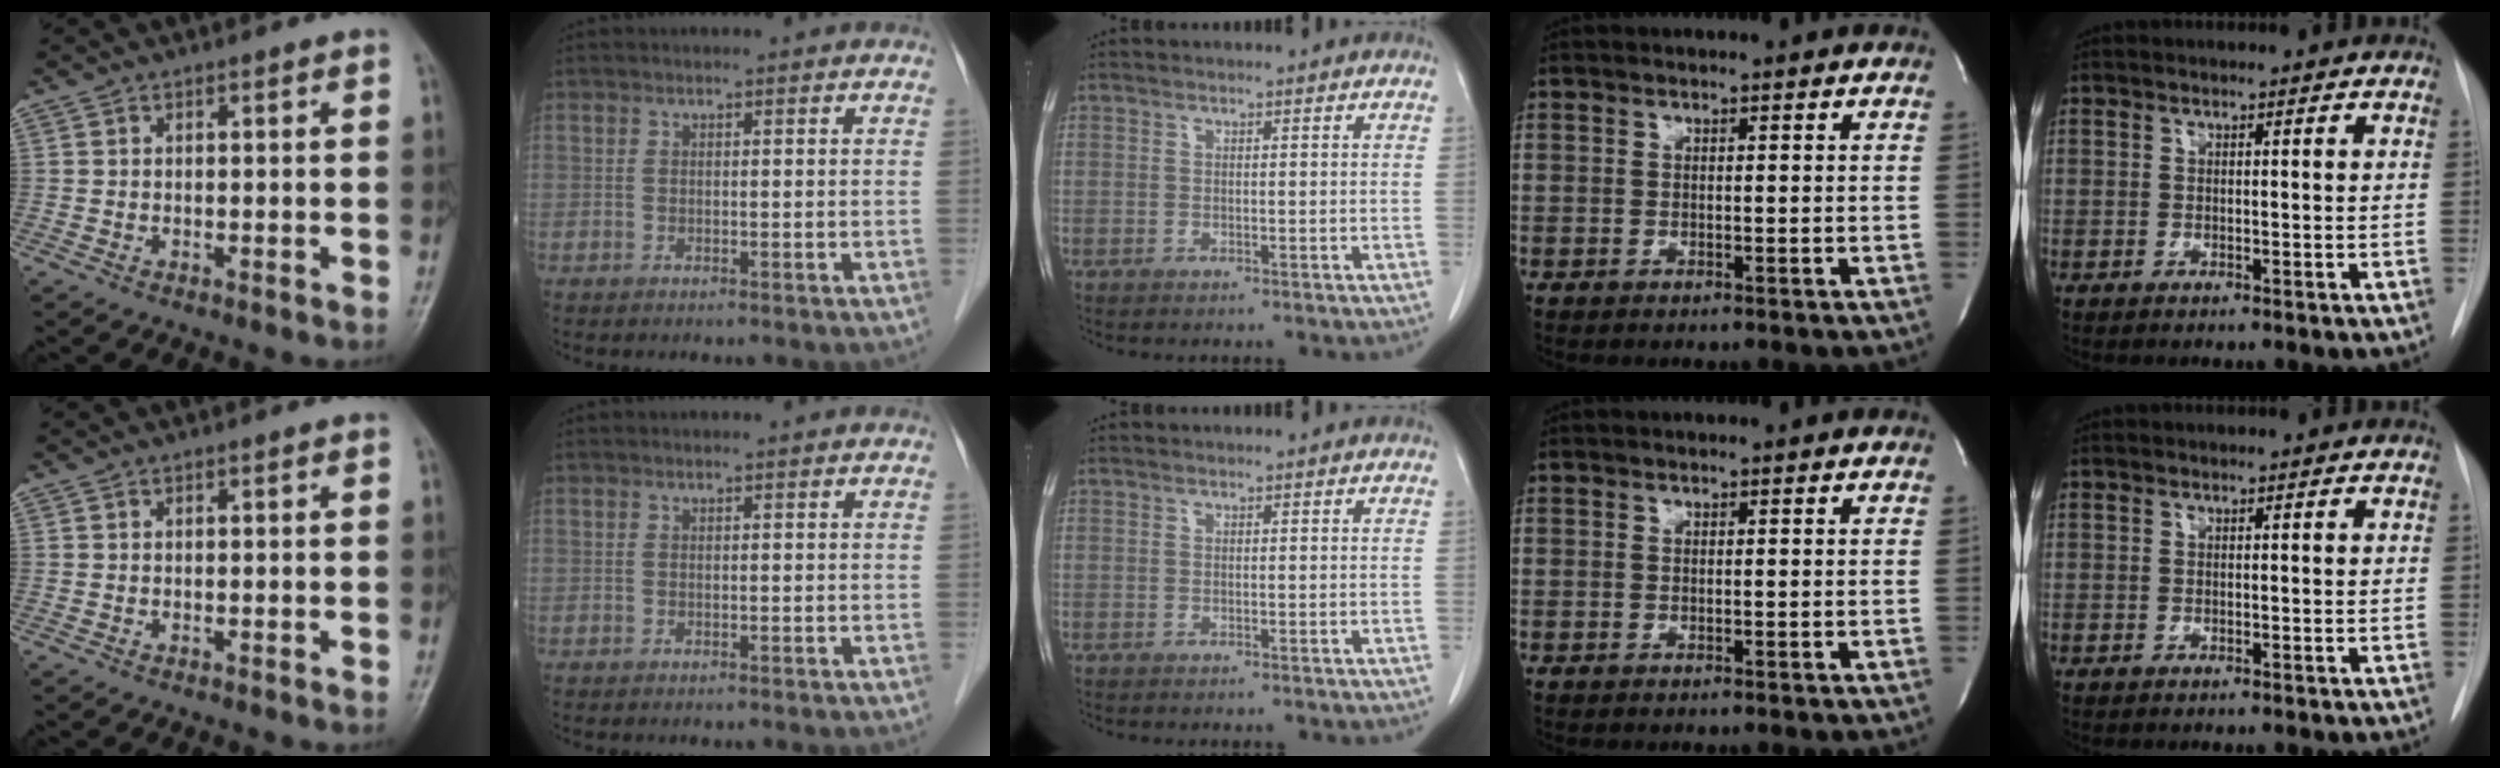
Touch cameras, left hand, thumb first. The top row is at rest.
{}